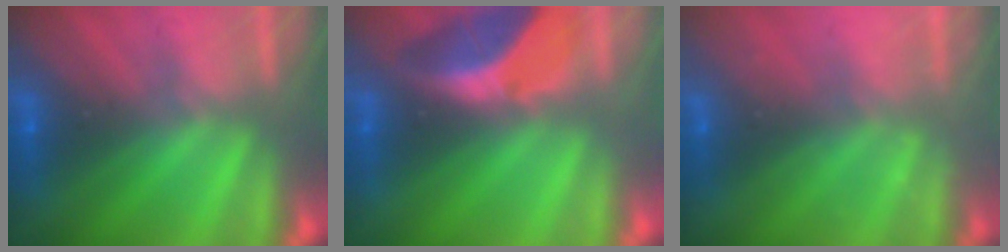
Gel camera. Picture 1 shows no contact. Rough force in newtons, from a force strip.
{"total": 2.2}
{"total": 2.2}